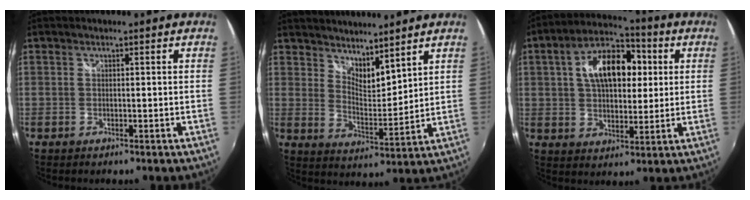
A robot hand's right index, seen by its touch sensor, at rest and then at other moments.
{"total": 7.9, "force": [6.8, 2.1, 3.5], "torque": [-0.047, -0.007, 0.120]}
{"total": 14.8, "force": [3.4, 8.5, 11.6], "torque": [-0.200, 0.035, 0.051]}